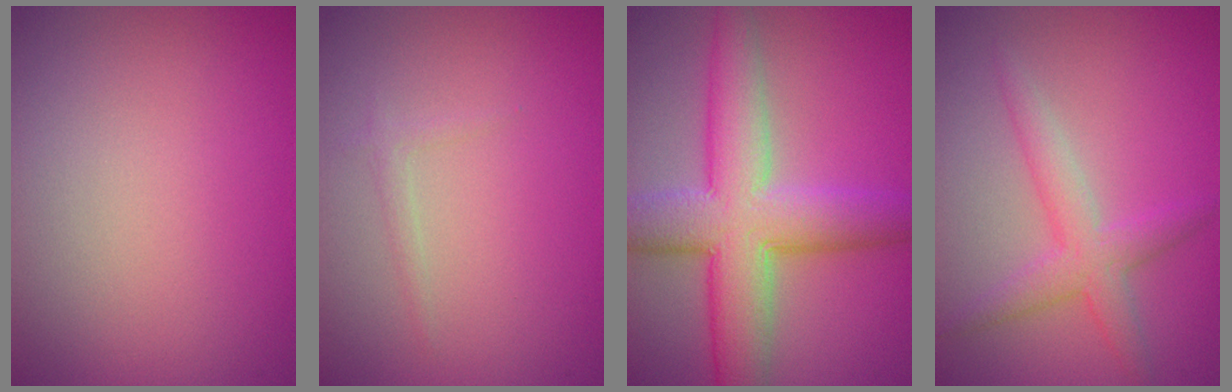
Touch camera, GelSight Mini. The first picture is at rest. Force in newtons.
{"total": 0.8, "press": 0.8, "slide": 0.1}
{"total": 8.6, "press": 8.6, "slide": 0.2}
{"total": 3.1, "press": 3.1, "slide": 0.1}